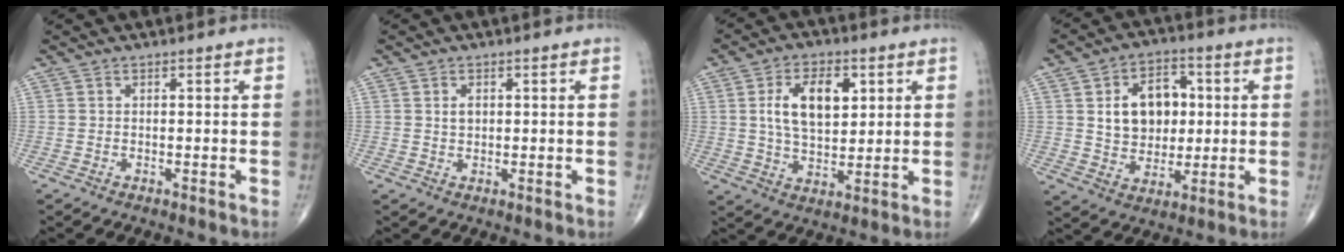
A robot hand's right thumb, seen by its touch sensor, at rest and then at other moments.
{"total": 1.8, "force": [0.5, 1.3, 1.3], "torque": [-0.018, -0.002, 0.009]}
{"total": 11.2, "force": [3.0, 6.5, 8.7], "torque": [-0.131, -0.008, 0.055]}
{"total": 12.4, "force": [2.1, 9.1, 8.2], "torque": [-0.092, 0.002, 0.039]}